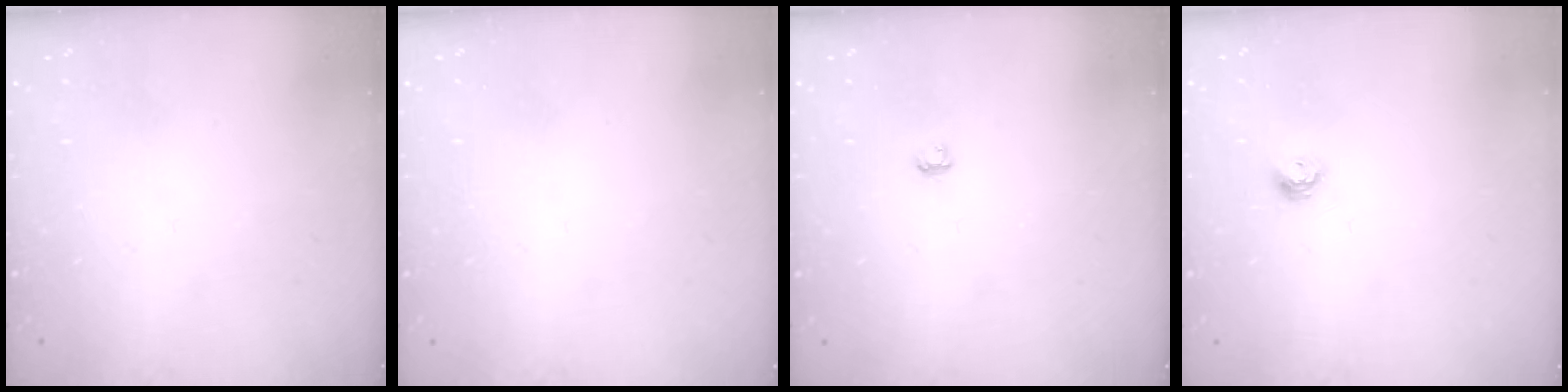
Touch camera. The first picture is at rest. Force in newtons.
{"total": 0.7, "press": 0.7, "slide": 0.3}
{"total": 2.9, "press": 2.9, "slide": 0.3}
{"total": 5.6, "press": 5.5, "slide": 0.7}